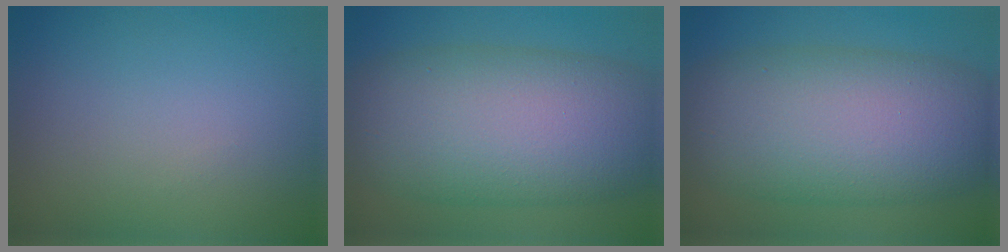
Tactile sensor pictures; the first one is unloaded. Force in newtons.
{"total": 13.1, "press": 13.1, "slide": 0.5}
{"total": 12.5, "press": 12.5, "slide": 0.5}